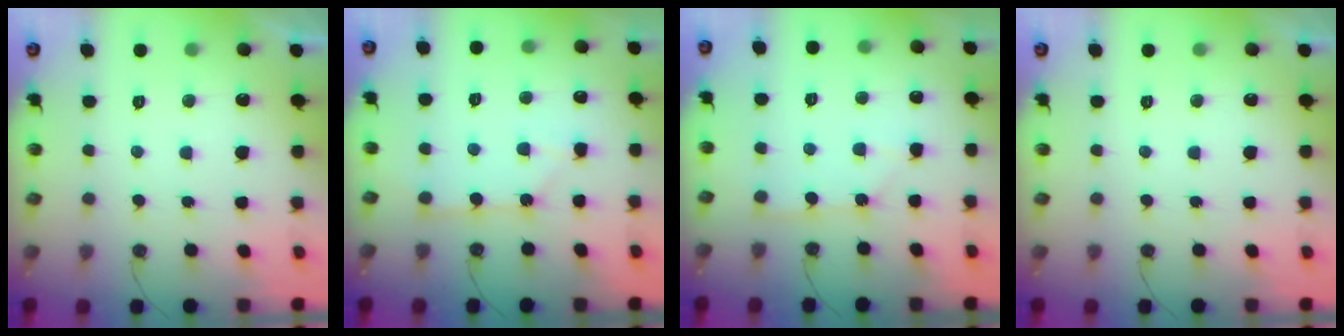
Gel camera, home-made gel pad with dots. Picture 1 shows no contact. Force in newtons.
{"total": 2.7, "press": 2.7, "slide": 0.3}
{"total": 1.5, "press": 1.5, "slide": 0.2}
{"total": 0.0}